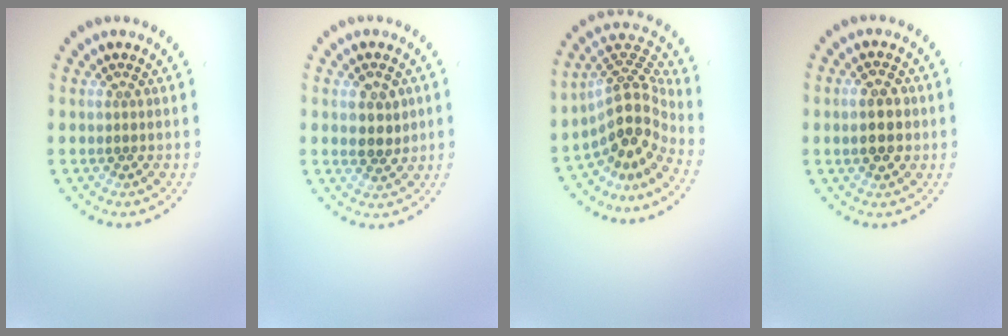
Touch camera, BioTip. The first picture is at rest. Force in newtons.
{"total": 2.4, "press": 2.4, "slide": 0.3}
{"total": 5.1, "press": 3.6, "slide": 3.5}
{"total": 4.0, "press": 4.0, "slide": 0.2}